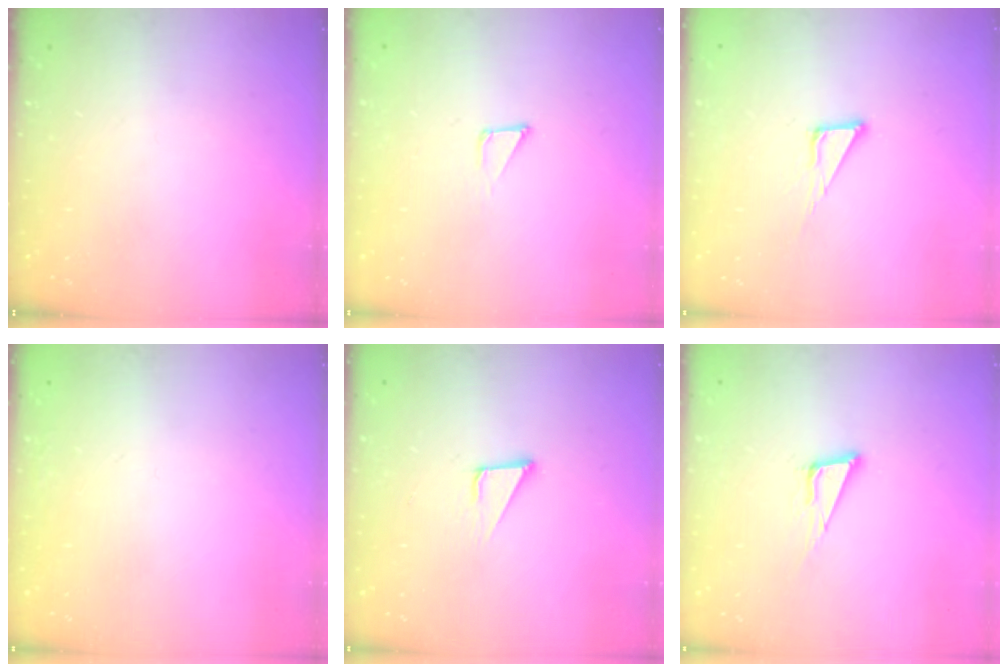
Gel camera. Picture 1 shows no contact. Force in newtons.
{"total": 1.3, "press": 1.3, "slide": 0.0}
{"total": 3.3, "press": 3.3, "slide": 0.2}
{"total": 1.6, "press": 1.5, "slide": 0.1}
{"total": 3.2, "press": 3.2, "slide": 0.2}
{"total": 7.2, "press": 6.8, "slide": 2.6}